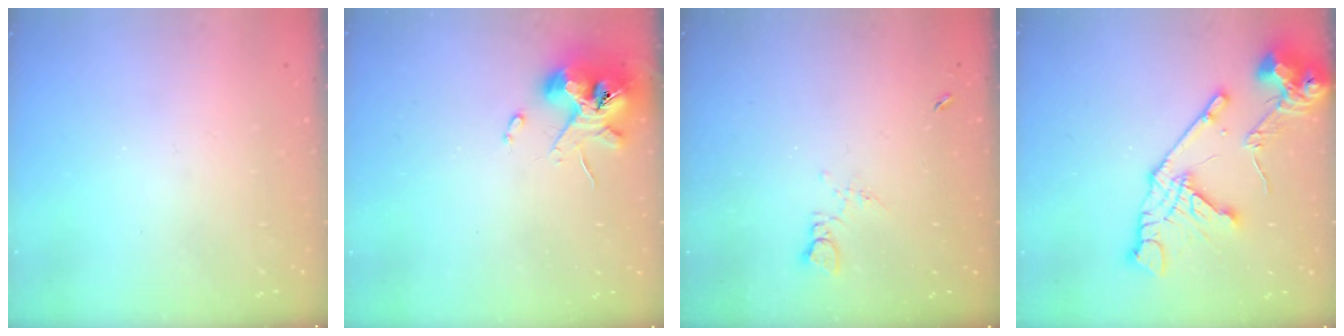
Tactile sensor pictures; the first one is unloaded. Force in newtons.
{"total": 11.0, "press": 10.9, "slide": 1.6}
{"total": 4.2, "press": 4.2, "slide": 0.6}
{"total": 17.4, "press": 17.2, "slide": 2.2}